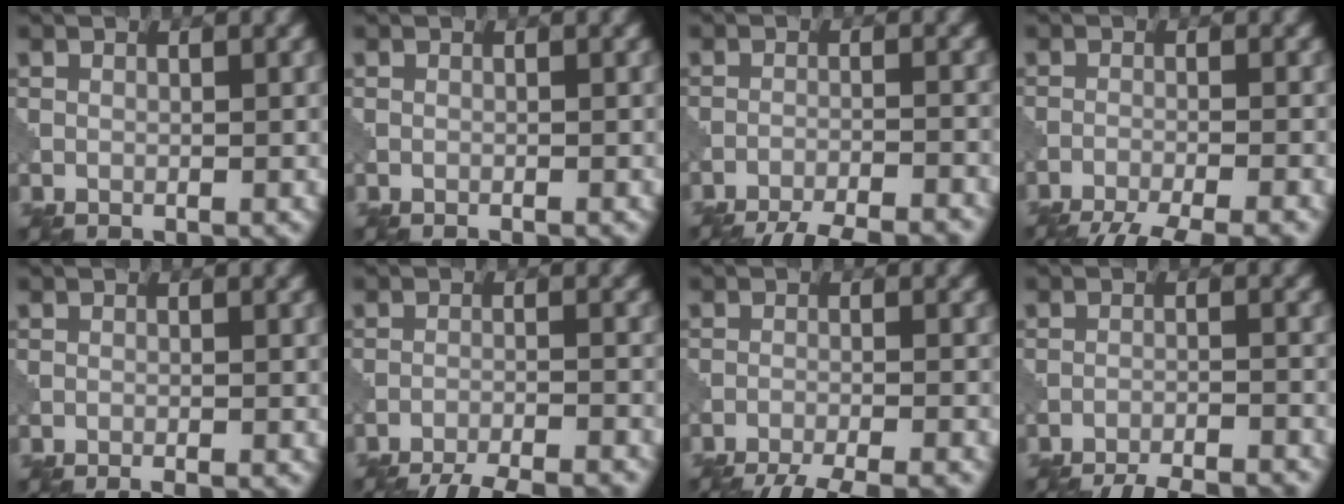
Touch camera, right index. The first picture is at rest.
{"total": 0.5, "force": [-0.5, 0.0, 0.2], "torque": [0.000, 0.000, -0.009]}
{"total": 9.3, "force": [-8.7, 1.7, 3.0], "torque": [-0.037, -0.006, -0.124]}
{"total": 7.4, "force": [-6.4, 1.2, 3.6], "torque": [-0.056, -0.020, -0.101]}
{"total": 1.2, "force": [-1.0, 0.2, 0.8], "torque": [-0.004, -0.001, -0.014]}
{"total": 9.5, "force": [-8.9, 1.7, 2.9], "torque": [-0.036, -0.006, -0.126]}
{"total": 7.3, "force": [-6.6, 1.1, 3.0], "torque": [-0.043, -0.011, -0.100]}
{"total": 9.3, "force": [-8.9, 1.7, 2.3], "torque": [-0.025, 0.002, -0.120]}